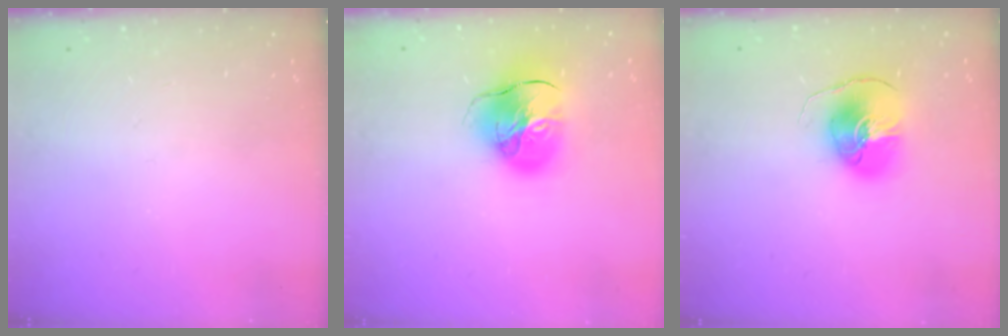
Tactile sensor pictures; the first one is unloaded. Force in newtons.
{"total": 14.1, "press": 14.0, "slide": 2.0}
{"total": 9.9, "press": 9.9, "slide": 1.3}